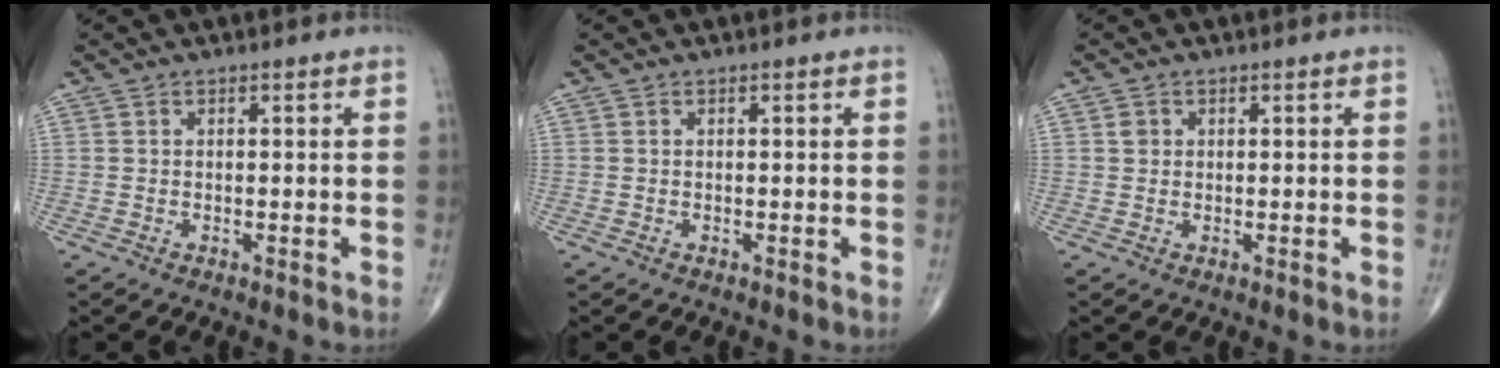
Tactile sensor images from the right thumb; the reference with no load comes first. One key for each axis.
{"total": 0.0}
{"total": 1.4, "fx": 0.4, "fy": 1.2, "fz": 0.5, "tx": -0.002, "ty": 0.000, "tz": 0.005}